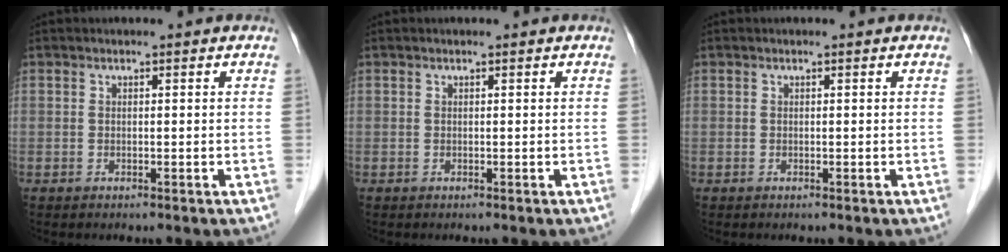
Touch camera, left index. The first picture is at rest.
{"total": 0.0}
{"total": 0.0}